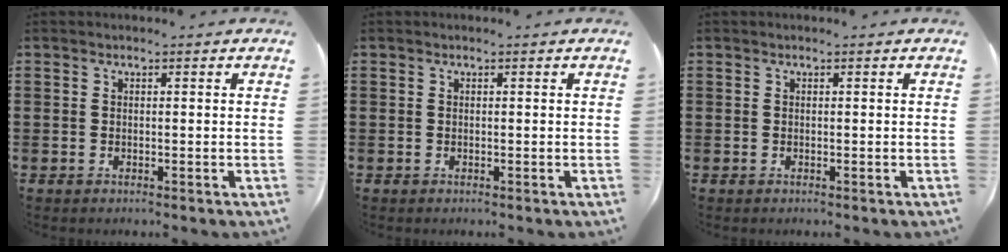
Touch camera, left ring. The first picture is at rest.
{"total": 0.0}
{"total": 0.0}